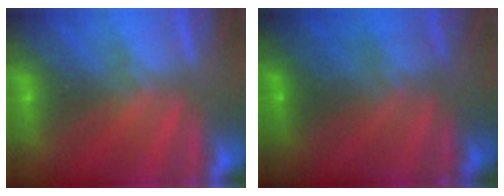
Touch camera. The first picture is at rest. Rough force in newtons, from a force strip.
{"total": 2.8}